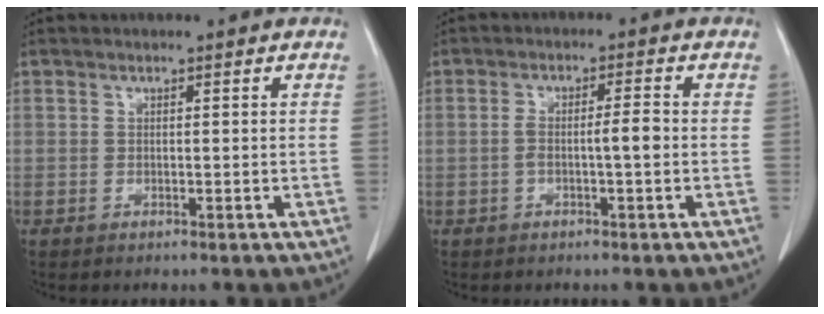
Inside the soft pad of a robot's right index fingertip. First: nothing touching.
{"total": 3.3, "force": [-0.7, 0.2, 3.2], "torque": [-0.058, 0.009, -0.010]}